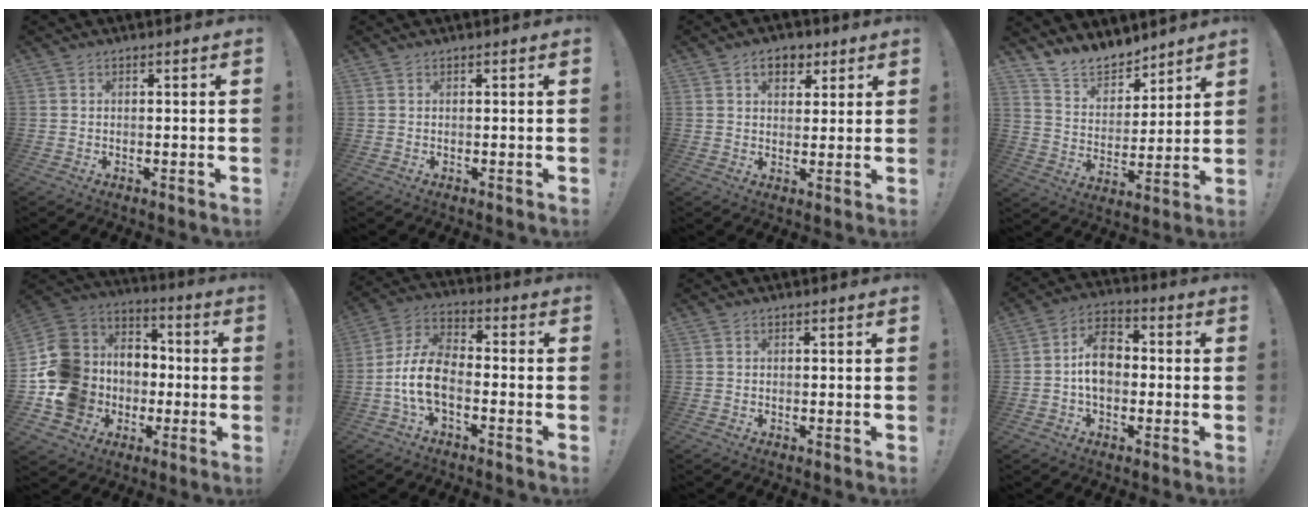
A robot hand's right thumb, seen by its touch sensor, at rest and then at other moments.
{"total": 0.0}
{"total": 7.2, "force": [3.4, 5.0, 3.9], "torque": [-0.045, -0.006, 0.061]}
{"total": 11.8, "force": [10.9, 4.3, 1.8], "torque": [-0.049, -0.094, 0.208]}
{"total": 19.1, "force": [-3.9, 16.9, 8.0], "torque": [-0.151, 0.029, -0.025]}
{"total": 11.6, "force": [-4.2, 6.6, 8.6], "torque": [-0.175, 0.022, -0.074]}
{"total": 0.0}
{"total": 10.4, "force": [-0.5, 7.2, 7.4], "torque": [-0.111, 0.010, -0.008]}